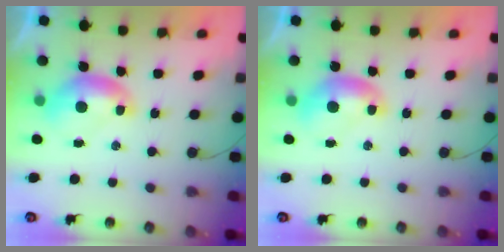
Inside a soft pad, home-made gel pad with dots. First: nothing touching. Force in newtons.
{"total": 0.0}